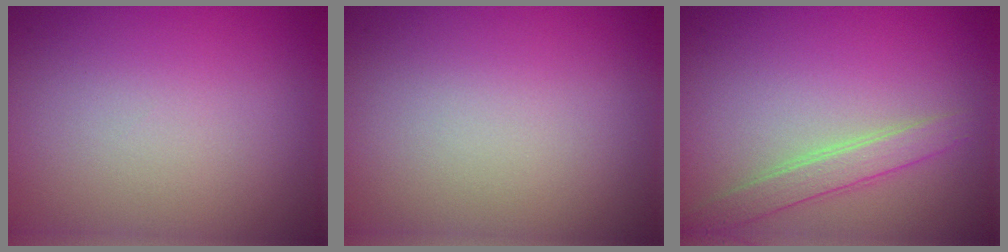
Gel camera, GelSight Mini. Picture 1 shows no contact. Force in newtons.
{"total": 0.0}
{"total": 2.3, "press": 2.3, "slide": 0.1}